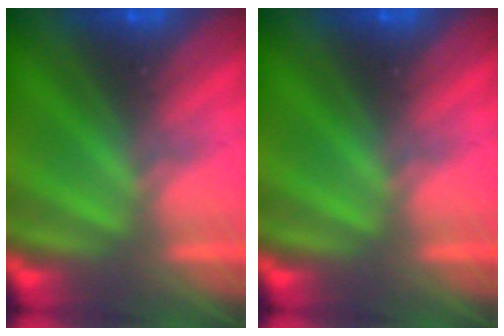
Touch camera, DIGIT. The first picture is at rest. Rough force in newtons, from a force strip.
{"total": 0.0}